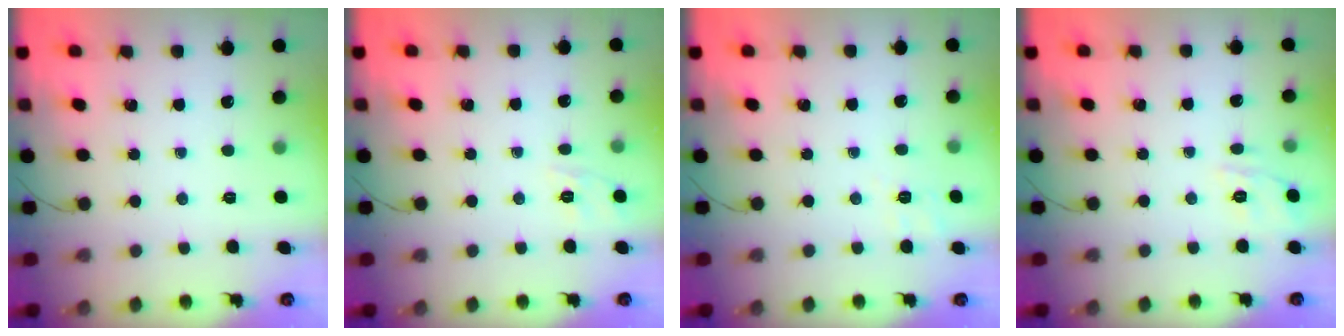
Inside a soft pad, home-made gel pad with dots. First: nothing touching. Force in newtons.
{"total": 1.7, "press": 0.4, "slide": 1.6}
{"total": 2.3, "press": 1.4, "slide": 1.9}
{"total": 8.9, "press": 8.8, "slide": 1.8}